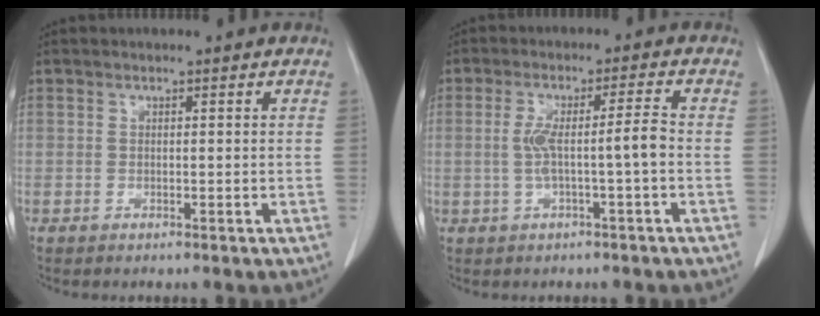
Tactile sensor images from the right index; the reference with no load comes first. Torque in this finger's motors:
{"motor_torque": [0.81, -0.15, 0.36, 0.10]}